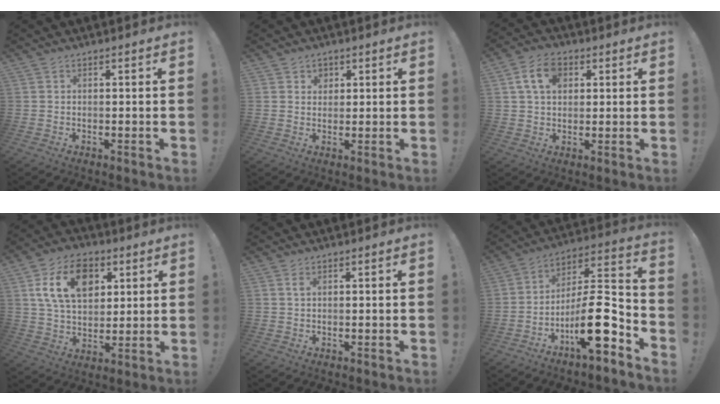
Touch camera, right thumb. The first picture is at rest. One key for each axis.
{"total": 2.9, "fx": 1.6, "fy": 2.4, "fz": 0.5, "tx": -0.002, "ty": -0.008, "tz": 0.027}
{"total": 9.5, "fx": 3.2, "fy": 6.5, "fz": 6.2, "tx": -0.110, "ty": 0.008, "tz": 0.059}
{"total": 16.8, "fx": 6.3, "fy": 11.6, "fz": 10.3, "tx": -0.156, "ty": -0.012, "tz": 0.121}
{"total": 1.0, "fx": 0.4, "fy": 0.5, "fz": 0.8, "tx": -0.009, "ty": -0.001, "tz": 0.006}
{"total": 17.6, "fx": -7.7, "fy": 5.5, "fz": 14.8, "tx": -0.250, "ty": 0.036, "tz": -0.122}